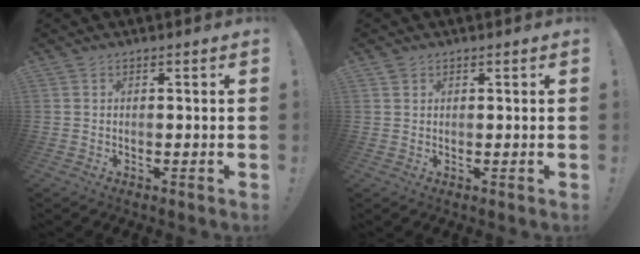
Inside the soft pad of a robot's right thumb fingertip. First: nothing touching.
{"total": 1.0, "force": [0.8, 0.6, 0.1], "torque": [0.003, -0.004, 0.014]}